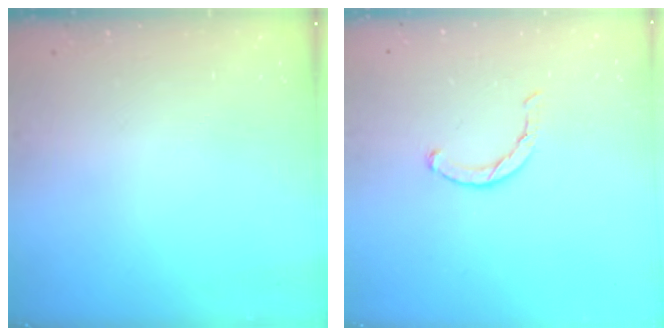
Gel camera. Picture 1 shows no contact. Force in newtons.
{"total": 1.9, "press": 1.9, "slide": 0.3}